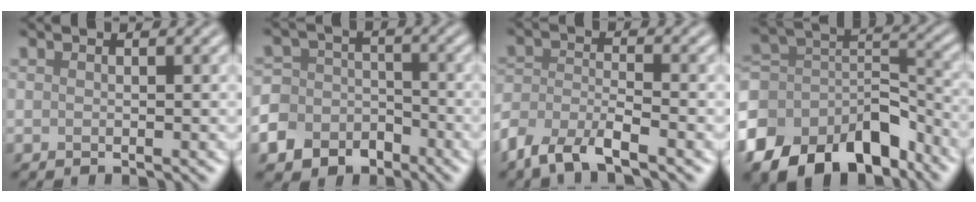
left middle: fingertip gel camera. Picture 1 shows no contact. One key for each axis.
{"total": 7.6, "fx": -4.6, "fy": 5.9, "fz": 1.4, "tx": -0.014, "ty": -0.018, "tz": -0.099}
{"total": 5.1, "fx": -3.9, "fy": 1.6, "fz": 2.9, "tx": -0.057, "ty": -0.005, "tz": -0.084}
{"total": 12.7, "fx": -8.3, "fy": 7.5, "fz": 6.1, "tx": -0.132, "ty": 0.001, "tz": -0.145}